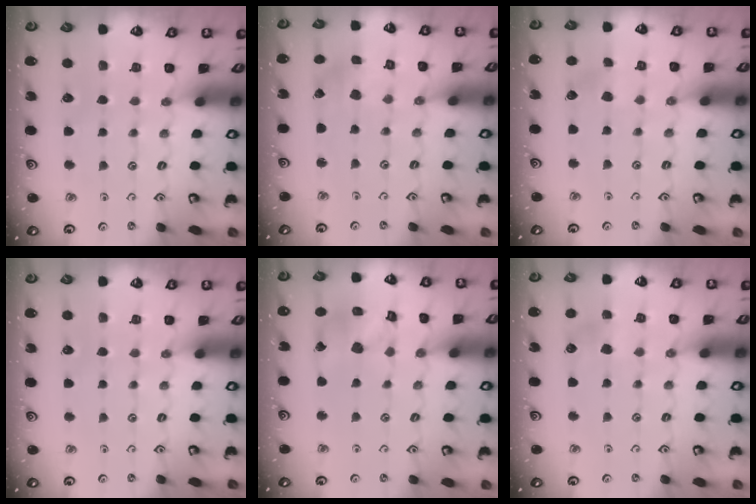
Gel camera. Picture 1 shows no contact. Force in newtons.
{"total": 0.8, "press": 0.7, "slide": 0.3}
{"total": 1.3, "press": 1.3, "slide": 0.2}
{"total": 0.0}
{"total": 12.3, "press": 12.2, "slide": 1.5}
{"total": 4.2, "press": 4.2, "slide": 0.3}